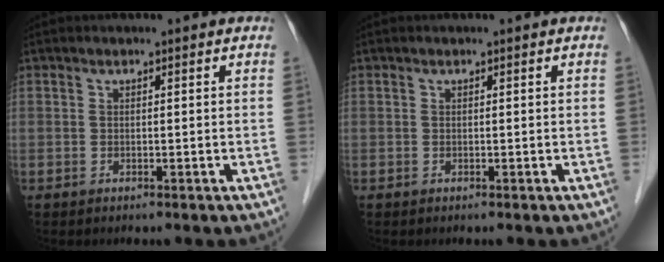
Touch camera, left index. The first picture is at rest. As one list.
[{"total": 0.0}]